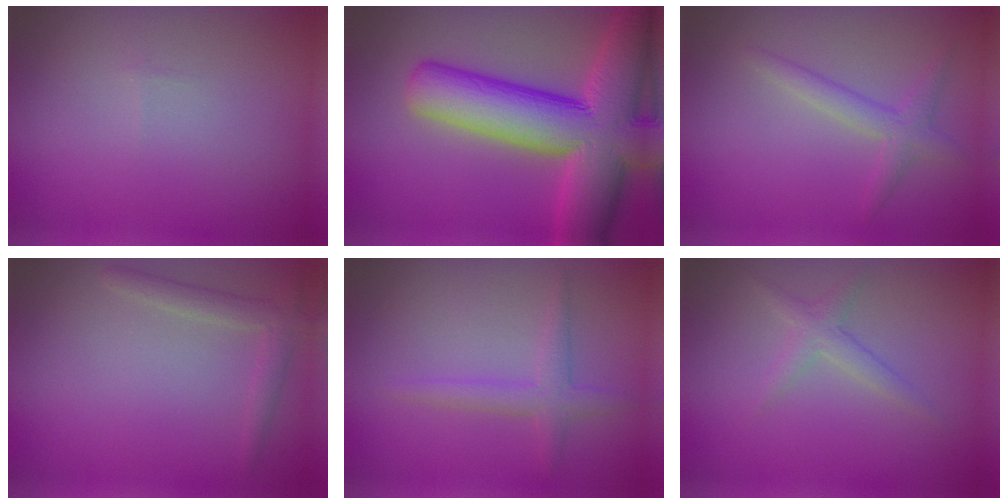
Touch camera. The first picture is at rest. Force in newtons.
{"total": 13.5, "press": 13.5, "slide": 0.7}
{"total": 2.2, "press": 2.2, "slide": 0.1}
{"total": 2.0, "press": 2.0, "slide": 0.3}
{"total": 2.1, "press": 2.1, "slide": 0.1}
{"total": 1.8, "press": 1.8, "slide": 0.1}